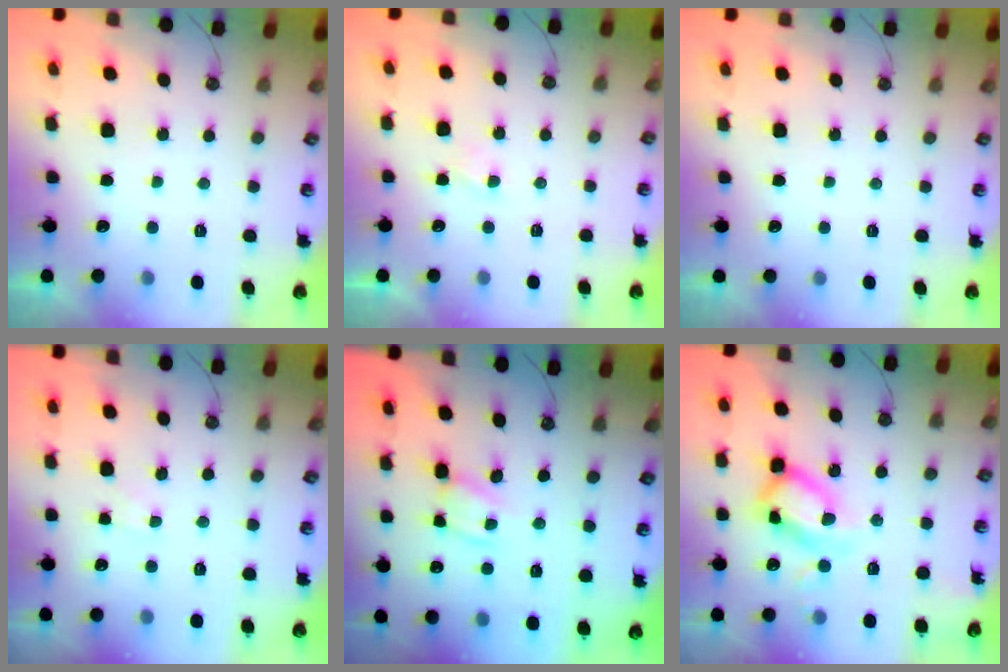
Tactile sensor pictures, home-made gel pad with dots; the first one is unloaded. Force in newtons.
{"total": 1.4, "press": 1.4, "slide": 0.3}
{"total": 0.0}
{"total": 2.4, "press": 2.4, "slide": 0.2}
{"total": 4.0, "press": 4.0, "slide": 0.2}
{"total": 15.9, "press": 15.9, "slide": 1.3}